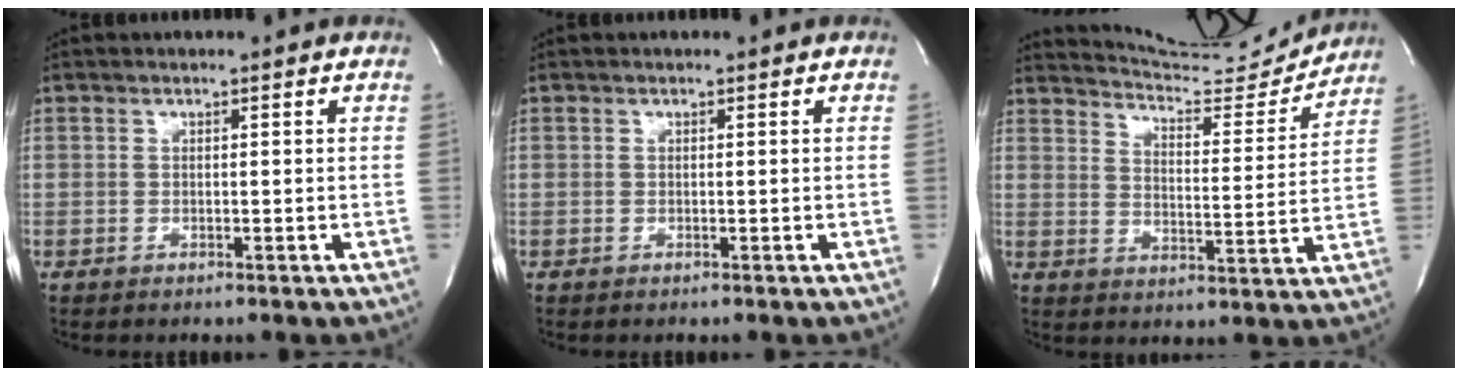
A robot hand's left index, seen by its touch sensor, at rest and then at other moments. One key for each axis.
{"total": 0.0}
{"total": 12.3, "fx": 12.3, "fy": 0.1, "fz": 0.9, "tx": -0.022, "ty": -0.037, "tz": 0.170}